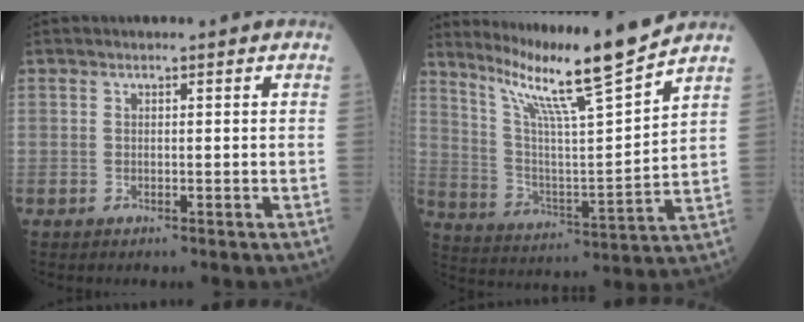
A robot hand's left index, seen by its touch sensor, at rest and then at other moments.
{"total": 15.6, "force": [12.9, -1.6, 8.7], "torque": [-0.157, -0.017, 0.223]}